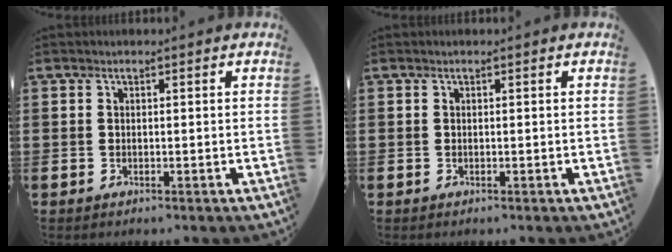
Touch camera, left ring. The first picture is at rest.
{"total": 0.0}